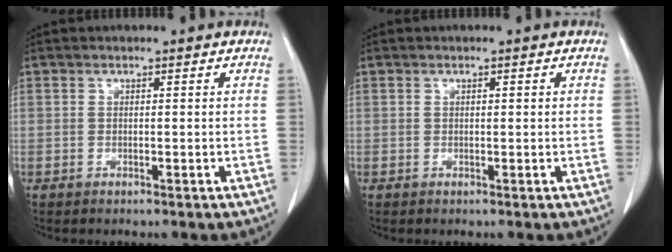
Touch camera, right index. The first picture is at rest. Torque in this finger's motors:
{"motor_torque": [-0.07, 0.03, -0.05, -0.01]}